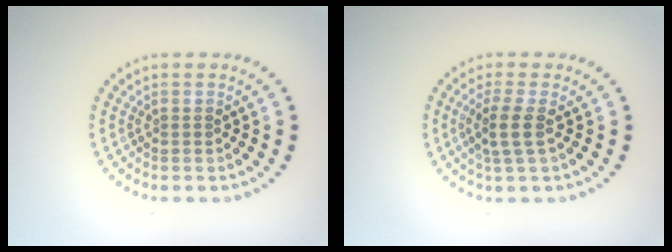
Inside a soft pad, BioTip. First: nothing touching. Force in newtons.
{"total": 2.3, "press": 1.9, "slide": 1.3}